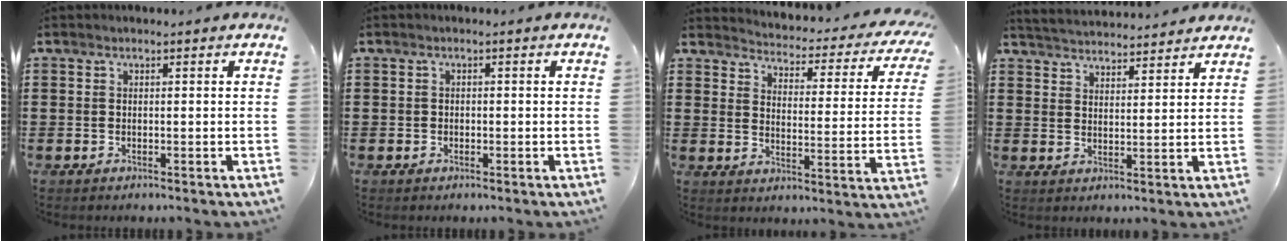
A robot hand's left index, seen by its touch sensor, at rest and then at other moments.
{"total": 0.7, "force": [-0.2, 0.6, 0.2], "torque": [-0.005, 0.003, -0.004]}
{"total": 2.6, "force": [2.5, 0.1, 0.7], "torque": [-0.027, -0.034, 0.032]}
{"total": 3.7, "force": [3.7, -0.1, 0.0], "torque": [-0.014, -0.019, 0.065]}